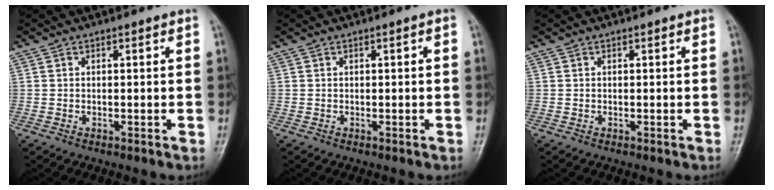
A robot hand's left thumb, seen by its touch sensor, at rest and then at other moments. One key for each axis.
{"total": 0.6, "fx": -0.1, "fy": 0.1, "fz": 0.6, "tx": -0.008, "ty": 0.002, "tz": 0.001}
{"total": 0.0}